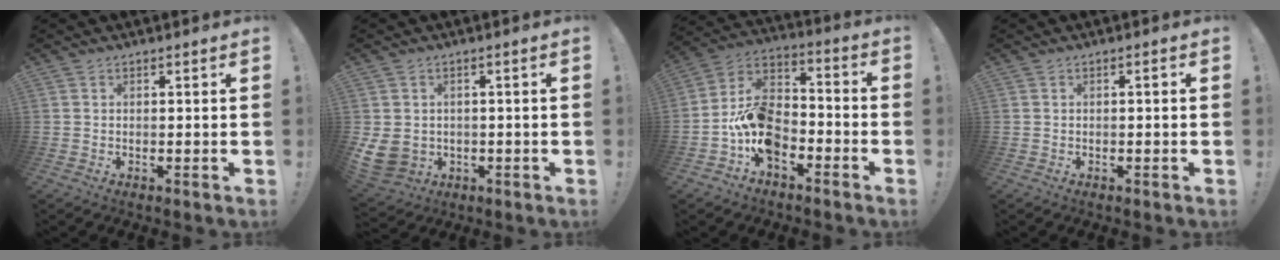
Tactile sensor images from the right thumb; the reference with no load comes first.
{"total": 6.0, "force": [-0.2, 5.3, 2.8], "torque": [-0.062, -0.007, 0.000]}
{"total": 13.4, "force": [-6.3, 9.0, 7.7], "torque": [-0.154, 0.033, -0.108]}
{"total": 0.9, "force": [-0.7, 0.0, 0.6], "torque": [-0.018, 0.004, -0.011]}